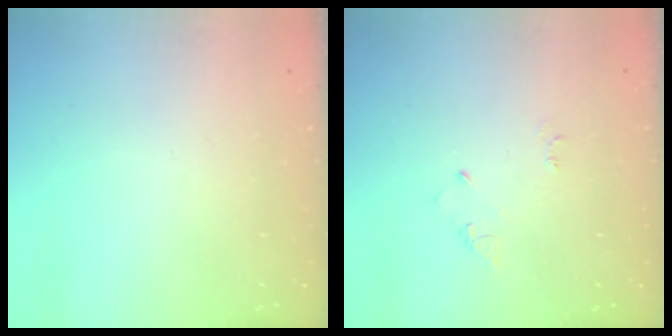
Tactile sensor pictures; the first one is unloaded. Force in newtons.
{"total": 4.5, "press": 4.5, "slide": 0.8}